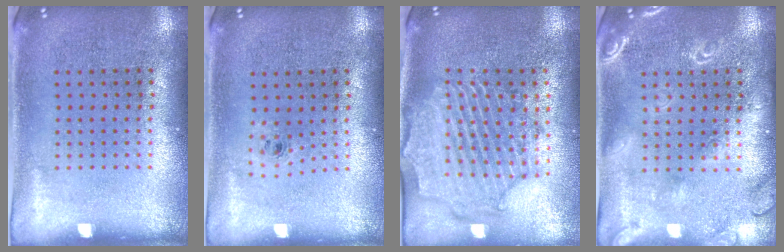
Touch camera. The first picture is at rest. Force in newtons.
{"total": 0.5, "press": 0.3, "slide": 0.4}
{"total": 2.3, "press": 2.2, "slide": 0.9}
{"total": 1.8, "press": 1.7, "slide": 0.2}